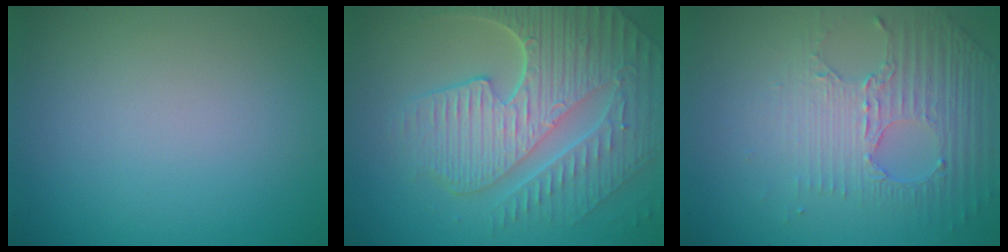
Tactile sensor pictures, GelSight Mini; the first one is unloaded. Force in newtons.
{"total": 9.4, "press": 6.2, "slide": 7.0}
{"total": 4.9, "press": 3.2, "slide": 3.7}